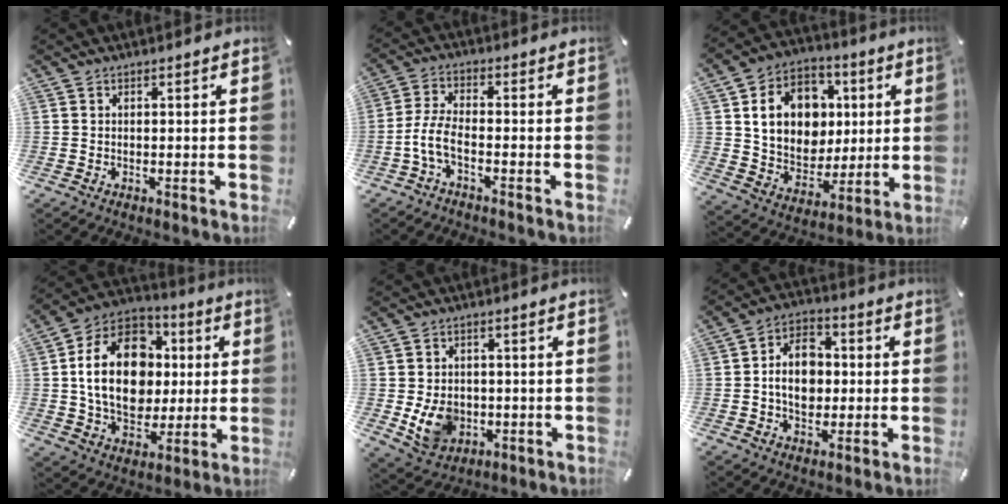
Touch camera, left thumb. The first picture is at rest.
{"total": 6.3, "force": [-2.8, 2.3, 5.1], "torque": [-0.118, -0.004, -0.055]}
{"total": 15.7, "force": [3.8, 13.3, 7.4], "torque": [-0.123, -0.003, 0.080]}
{"total": 20.4, "force": [1.3, 15.6, 13.1], "torque": [-0.255, 0.012, 0.024]}
{"total": 8.9, "force": [-1.3, 7.5, 4.7], "torque": [-0.093, 0.006, -0.021]}
{"total": 10.4, "force": [-0.6, 8.0, 6.7], "torque": [-0.122, 0.012, -0.012]}